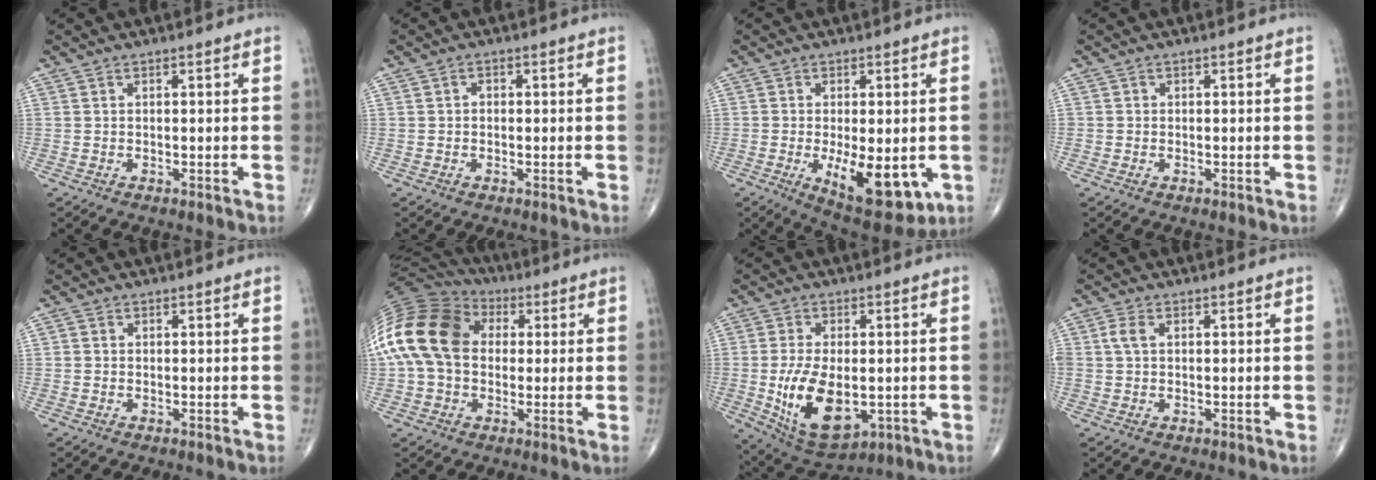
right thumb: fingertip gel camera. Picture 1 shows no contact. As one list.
[{"total": 1.0, "force": [0.0, 0.8, 0.6], "torque": [-0.005, 0.006, -0.003]}, {"total": 13.1, "force": [-3.2, 5.8, 11.3], "torque": [-0.151, -0.021, -0.032]}, {"total": 0.5, "force": [-0.1, 0.5, 0.0], "torque": [0.004, 0.004, -0.002]}, {"total": 0.7, "force": [0.0, 0.6, 0.2], "torque": [0.000, 0.001, -0.002]}, {"total": 20.4, "force": [2.7, 14.9, 13.7], "torque": [-0.297, 0.046, 0.045]}, {"total": 14.0, "force": [-2.3, 7.5, 11.6], "torque": [-0.203, -0.013, -0.019]}, {"total": 2.7, "force": [0.6, 1.6, 2.1], "torque": [-0.051, 0.008, 0.012]}]